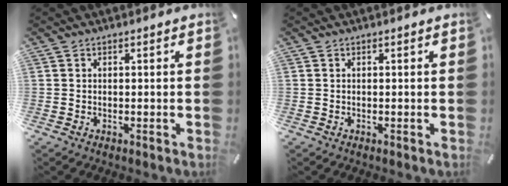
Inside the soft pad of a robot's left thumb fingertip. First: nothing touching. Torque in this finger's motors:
{"motor_torque": [-0.06, -0.06, 0.01, 0.00, -0.01]}